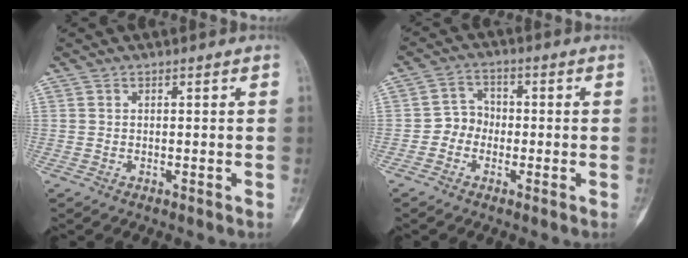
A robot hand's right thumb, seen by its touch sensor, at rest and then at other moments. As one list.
[{"total": 4.4, "force": [-1.4, 3.9, 1.5], "torque": [-0.001, 0.018, -0.037]}]